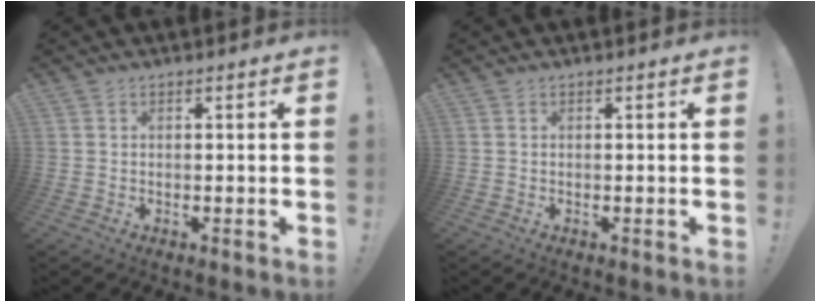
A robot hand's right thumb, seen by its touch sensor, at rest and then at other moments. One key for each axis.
{"total": 0.0}